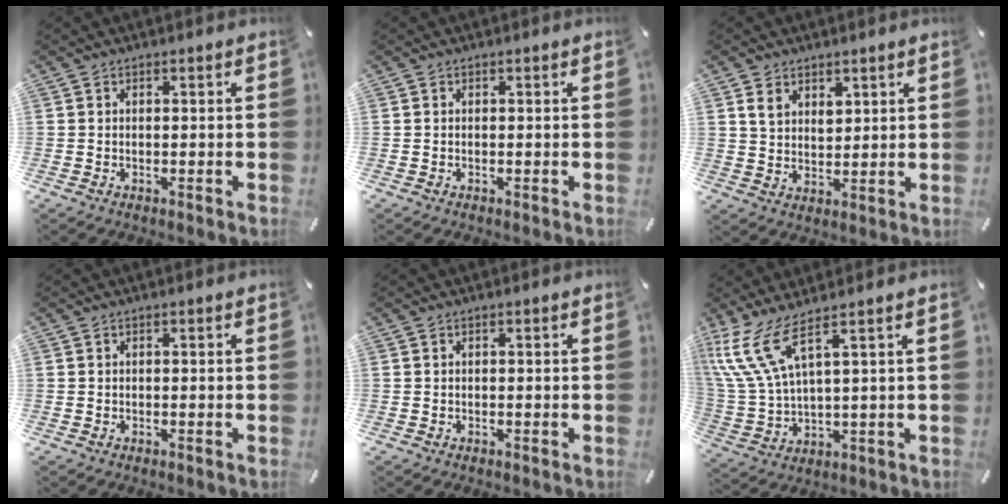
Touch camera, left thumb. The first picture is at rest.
{"total": 0.0}
{"total": 5.8, "force": [3.1, 4.2, 2.4], "torque": [-0.038, -0.005, 0.054]}
{"total": 0.0}
{"total": 0.0}
{"total": 12.3, "force": [6.3, 4.5, 9.6], "torque": [-0.234, -0.030, 0.110]}